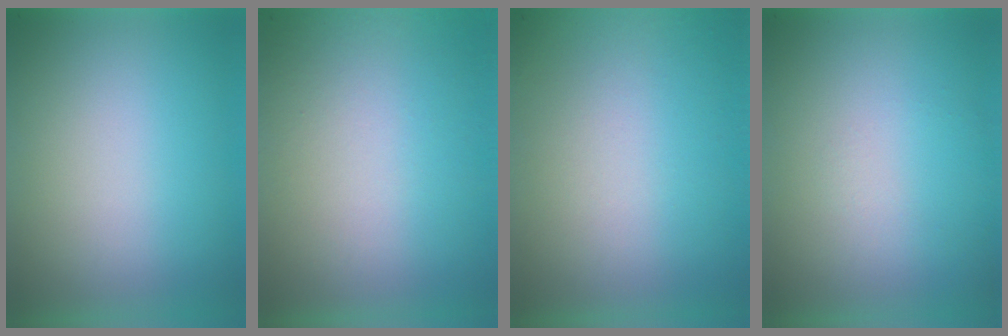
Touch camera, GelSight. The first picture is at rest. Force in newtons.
{"total": 8.1}
{"total": 5.9}
{"total": 1.1}